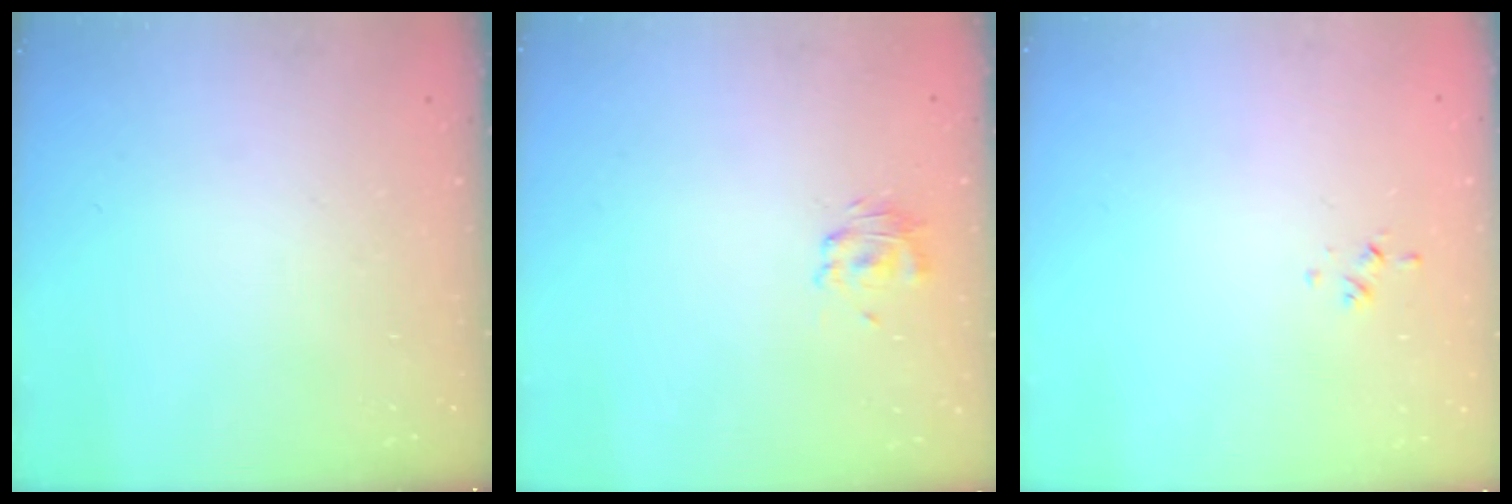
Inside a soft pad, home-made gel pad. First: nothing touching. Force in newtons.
{"total": 2.9, "press": 2.8, "slide": 0.8}
{"total": 0.7, "press": 0.6, "slide": 0.4}